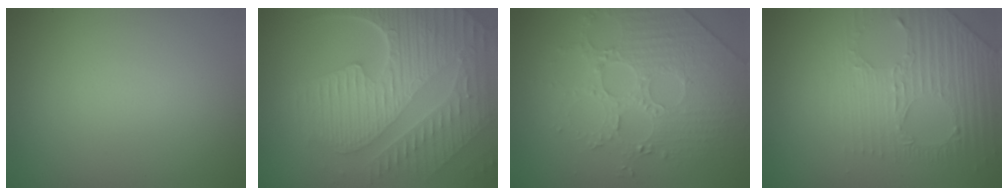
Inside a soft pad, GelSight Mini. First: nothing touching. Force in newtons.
{"total": 9.3, "press": 6.3, "slide": 6.9}
{"total": 4.5, "press": 4.1, "slide": 2.0}
{"total": 4.4, "press": 3.2, "slide": 3.0}